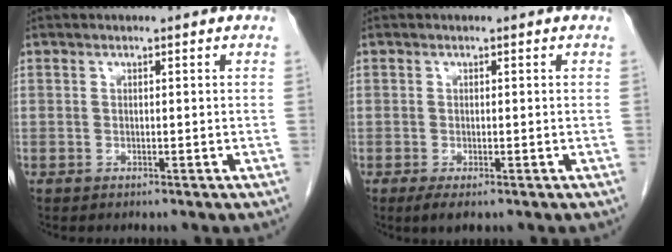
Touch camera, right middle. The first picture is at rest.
{"total": 2.1, "force": [-1.2, 0.6, 1.6], "torque": [-0.031, -0.006, -0.016]}